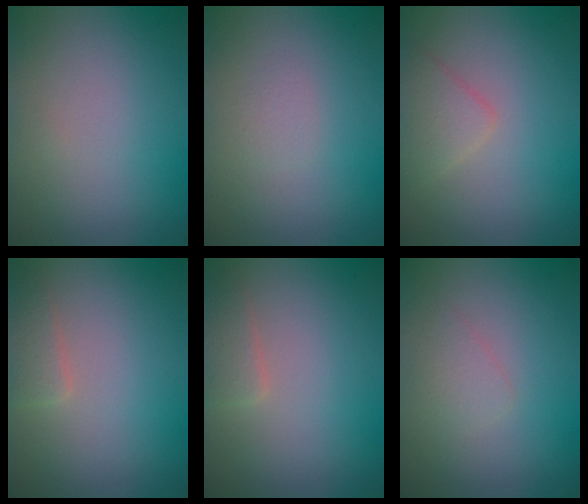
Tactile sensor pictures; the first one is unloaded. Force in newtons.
{"total": 0.5, "press": 0.5, "slide": 0.1}
{"total": 2.1, "press": 2.1, "slide": 0.1}
{"total": 1.8, "press": 1.8, "slide": 0.2}
{"total": 1.8, "press": 1.8, "slide": 0.2}
{"total": 1.3, "press": 1.3, "slide": 0.0}